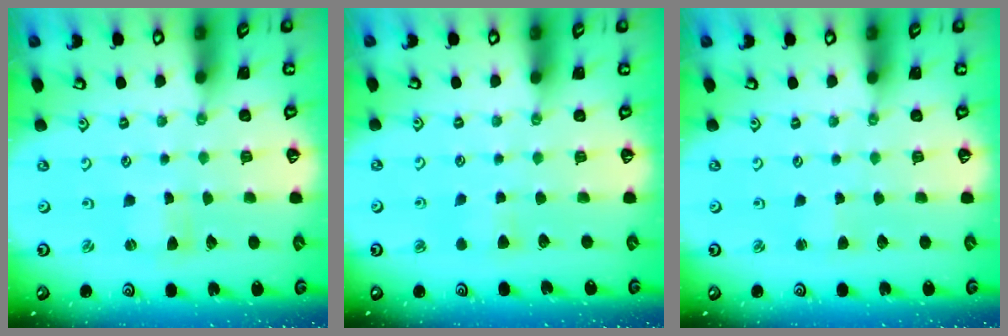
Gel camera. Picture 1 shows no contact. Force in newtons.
{"total": 3.7, "press": 3.6, "slide": 0.4}
{"total": 2.1, "press": 2.1, "slide": 0.2}